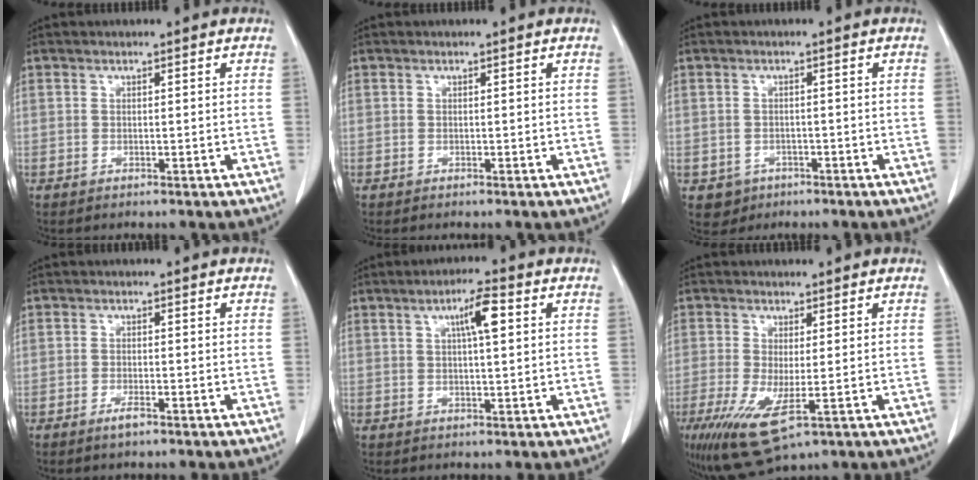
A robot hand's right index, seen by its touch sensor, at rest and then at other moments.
{"total": 0.0}
{"total": 2.9, "force": [-1.4, 2.5, 0.3], "torque": [0.000, 0.008, -0.015]}
{"total": 1.8, "force": [-1.3, 0.3, 1.2], "torque": [-0.025, -0.002, -0.023]}
{"total": 5.3, "force": [1.7, 0.6, 4.9], "torque": [-0.086, 0.007, 0.028]}
{"total": 8.9, "force": [-3.3, 2.3, 7.9], "torque": [-0.147, -0.029, -0.049]}